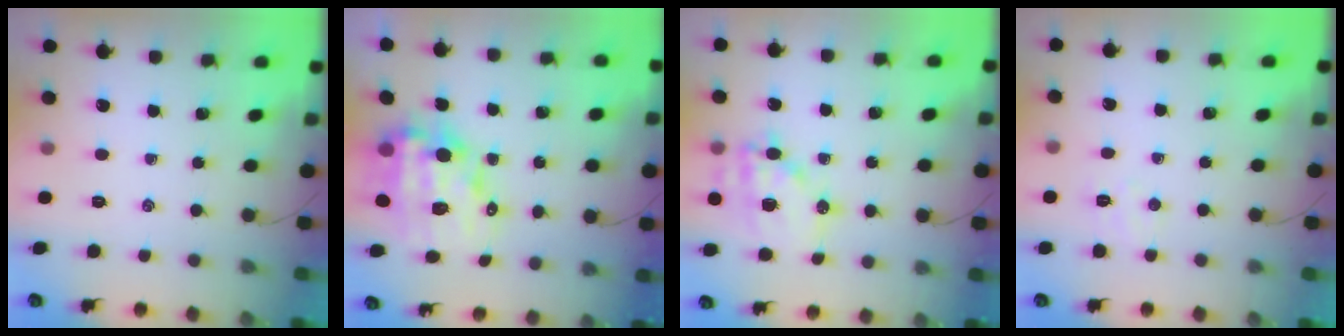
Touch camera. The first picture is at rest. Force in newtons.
{"total": 14.8, "press": 14.4, "slide": 3.5}
{"total": 15.9, "press": 15.5, "slide": 3.4}
{"total": 4.2, "press": 4.1, "slide": 0.9}